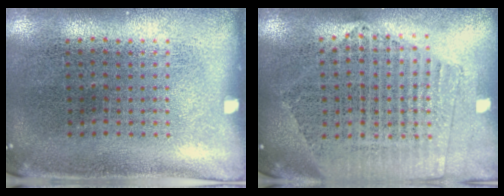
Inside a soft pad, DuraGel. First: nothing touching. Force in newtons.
{"total": 2.1, "press": 1.9, "slide": 0.9}